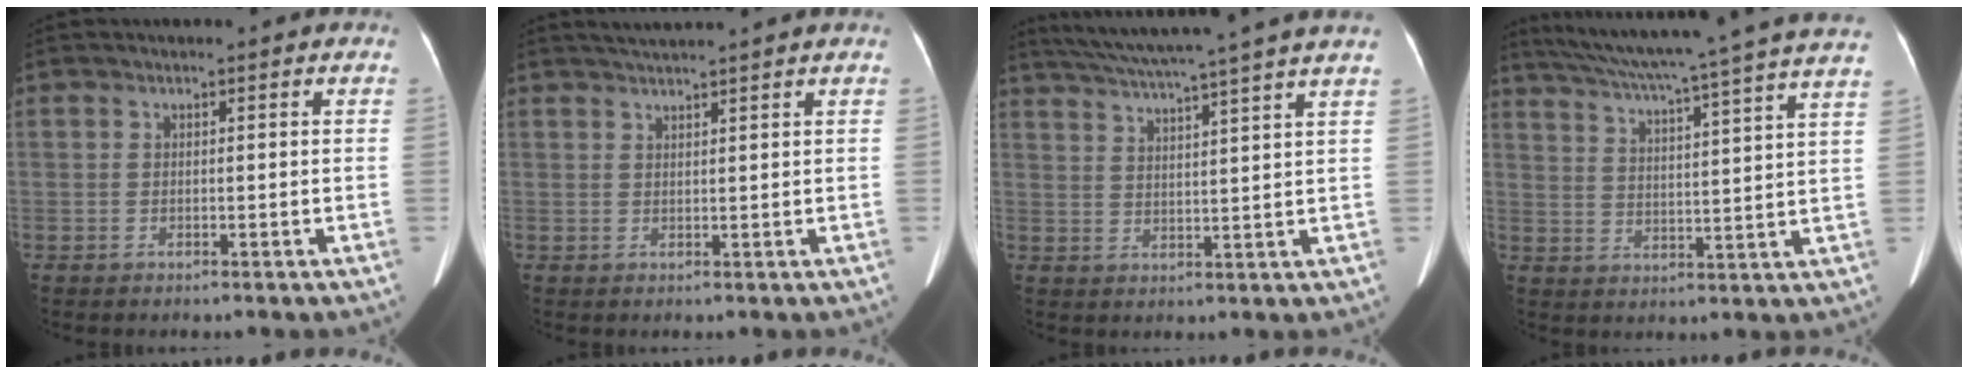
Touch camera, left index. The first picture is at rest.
{"total": 4.0, "force": [3.5, -0.9, 1.5], "torque": [-0.021, 0.023, 0.057]}
{"total": 16.2, "force": [13.9, -1.8, 8.2], "torque": [-0.146, 0.002, 0.192]}
{"total": 25.2, "force": [21.9, -1.4, 12.4], "torque": [-0.211, -0.026, 0.290]}